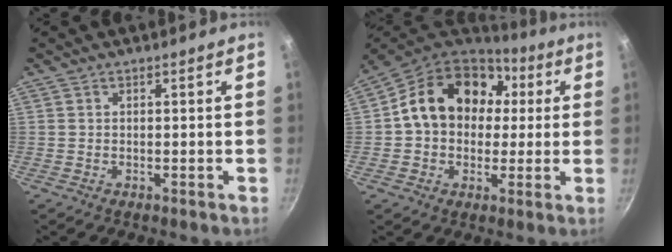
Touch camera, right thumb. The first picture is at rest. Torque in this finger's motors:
{"motor_torque": [0.85, 3.56, 0.91, -0.55, 0.12]}